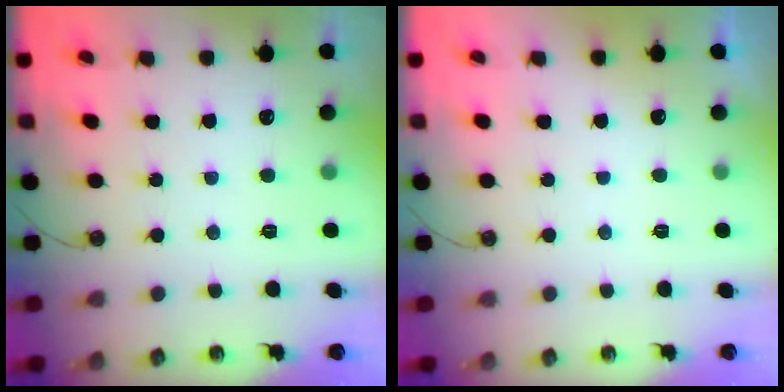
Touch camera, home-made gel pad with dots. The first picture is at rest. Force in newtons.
{"total": 0.0}